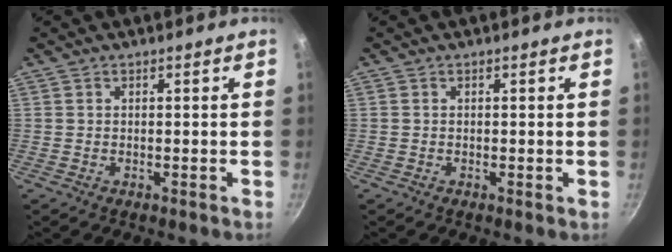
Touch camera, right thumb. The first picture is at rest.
{"total": 0.0}